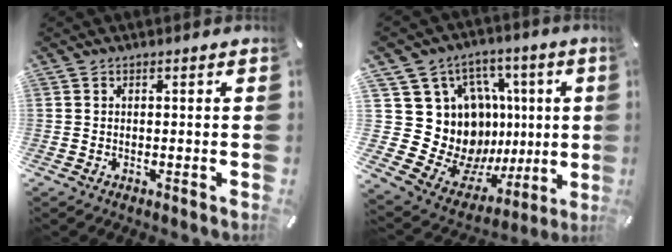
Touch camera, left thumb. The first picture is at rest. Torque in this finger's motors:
{"motor_torque": [0.79, 0.18, 0.34, 0.00, 0.03]}